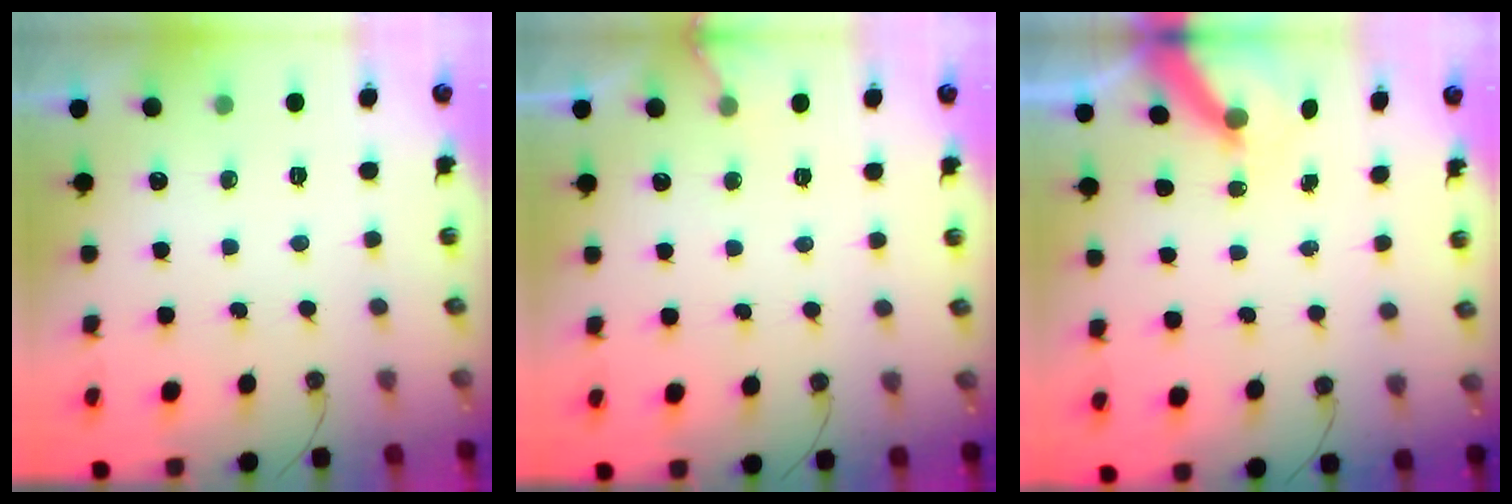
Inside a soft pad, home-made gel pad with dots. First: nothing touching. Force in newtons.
{"total": 5.3, "press": 5.3, "slide": 0.3}
{"total": 5.4, "press": 5.4, "slide": 0.7}